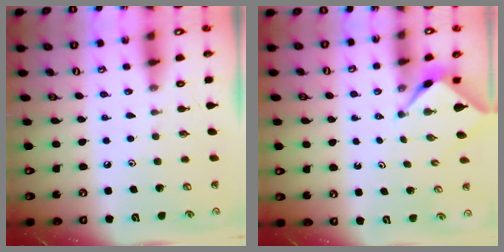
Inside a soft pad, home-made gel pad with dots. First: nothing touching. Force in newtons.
{"total": 2.3, "press": 2.2, "slide": 0.3}